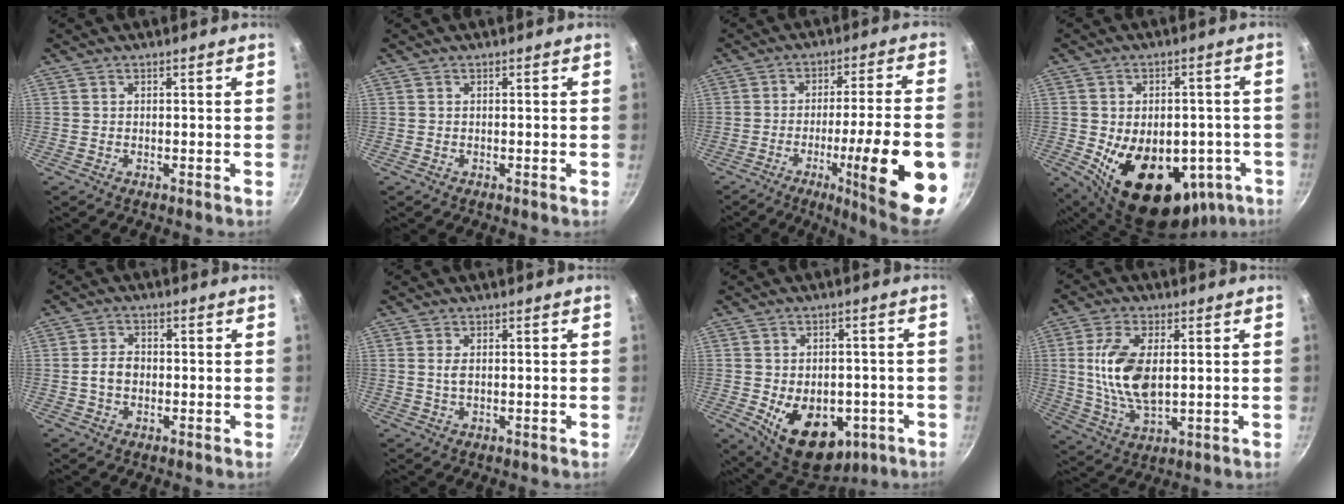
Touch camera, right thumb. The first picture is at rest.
{"total": 0.0}
{"total": 20.6, "force": [-7.3, 3.1, 19.1], "torque": [-0.256, 0.027, -0.101]}
{"total": 21.9, "force": [-6.5, 14.3, 15.2], "torque": [-0.204, 0.010, -0.068]}
{"total": 3.9, "force": [-0.6, 2.8, 2.6], "torque": [-0.038, 0.015, -0.014]}
{"total": 1.6, "force": [0.2, 0.7, 1.4], "torque": [-0.027, -0.001, 0.003]}
{"total": 15.6, "force": [-4.8, 10.4, 10.5], "torque": [-0.126, 0.002, -0.049]}
{"total": 12.4, "force": [1.4, 6.3, 10.6], "torque": [-0.203, -0.006, 0.031]}